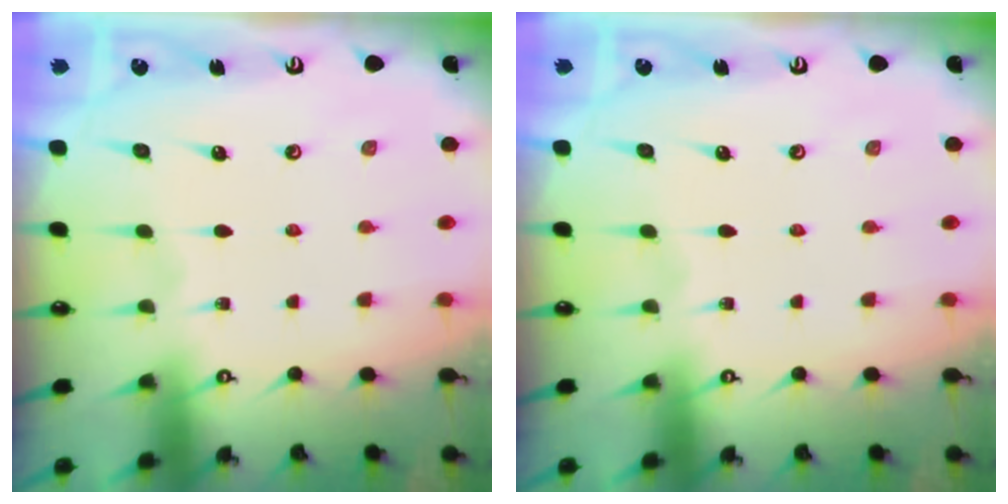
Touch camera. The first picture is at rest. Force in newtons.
{"total": 0.0}